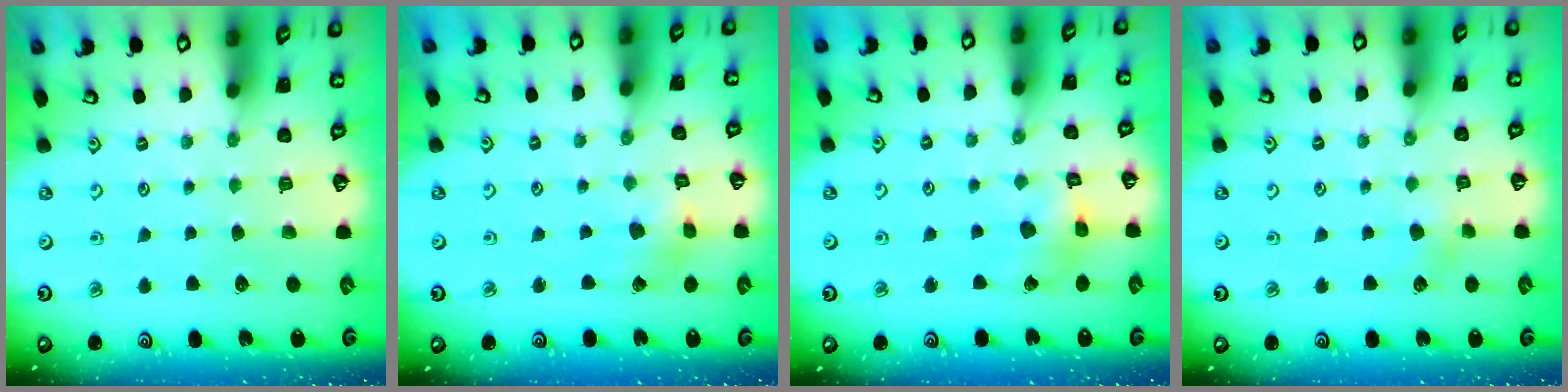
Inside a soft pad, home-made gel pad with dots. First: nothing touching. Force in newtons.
{"total": 4.1, "press": 4.0, "slide": 0.6}
{"total": 6.5, "press": 6.5, "slide": 0.6}
{"total": 3.0, "press": 2.9, "slide": 0.5}